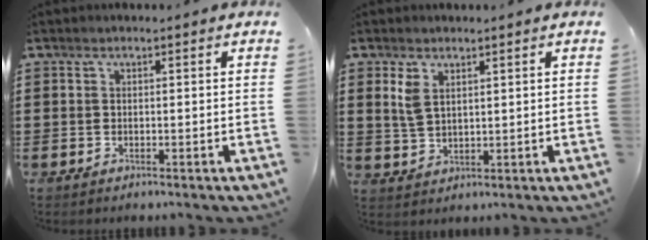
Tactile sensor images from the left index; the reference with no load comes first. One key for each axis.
{"total": 3.5, "fx": 1.8, "fy": 1.9, "fz": 2.3, "tx": -0.052, "ty": 0.006, "tz": 0.032}